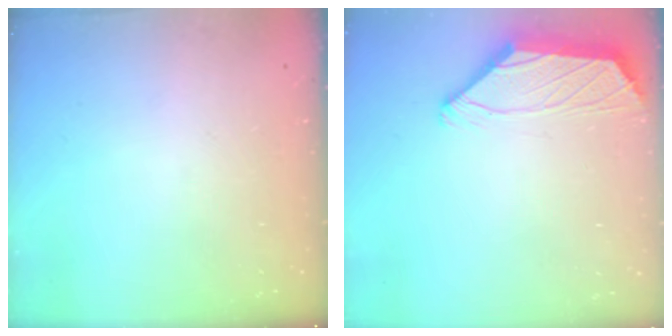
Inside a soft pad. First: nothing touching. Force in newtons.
{"total": 1.8, "press": 1.6, "slide": 0.7}